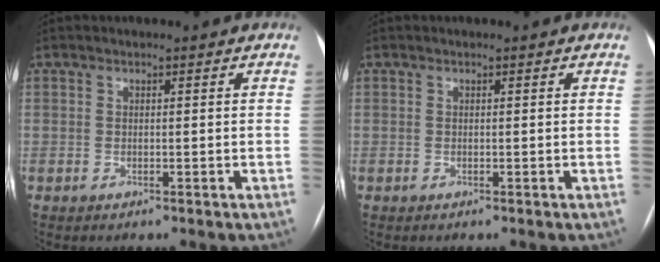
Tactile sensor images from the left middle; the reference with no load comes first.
{"total": 0.0}